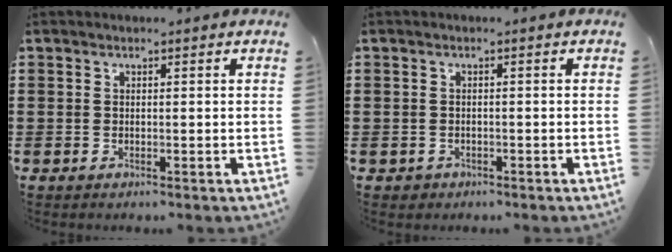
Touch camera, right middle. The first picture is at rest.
{"total": 0.9, "force": [-0.6, 0.6, -0.1], "torque": [0.000, 0.005, -0.017]}